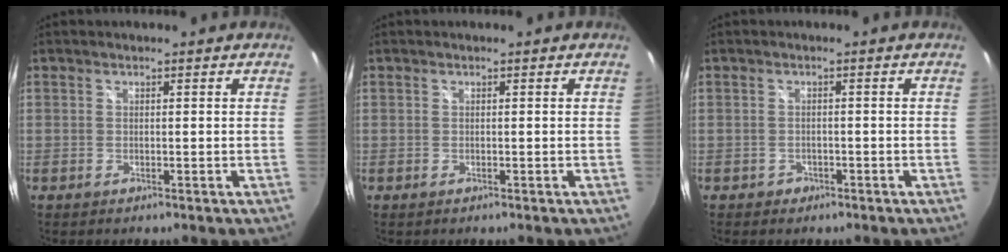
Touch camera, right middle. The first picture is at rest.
{"total": 0.0}
{"total": 1.8, "force": [-1.0, 1.5, 0.3], "torque": [-0.009, 0.002, -0.012]}